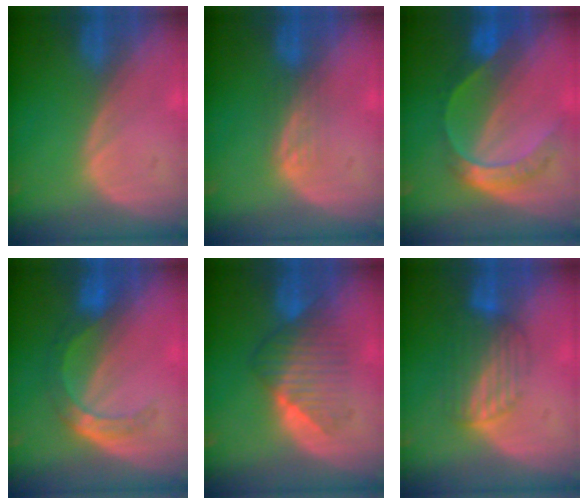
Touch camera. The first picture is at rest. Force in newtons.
{"total": 2.4, "press": 2.3, "slide": 0.4}
{"total": 7.6, "press": 6.3, "slide": 4.3}
{"total": 5.6, "press": 5.2, "slide": 2.1}
{"total": 6.7, "press": 6.6, "slide": 1.0}
{"total": 6.9, "press": 5.8, "slide": 3.8}